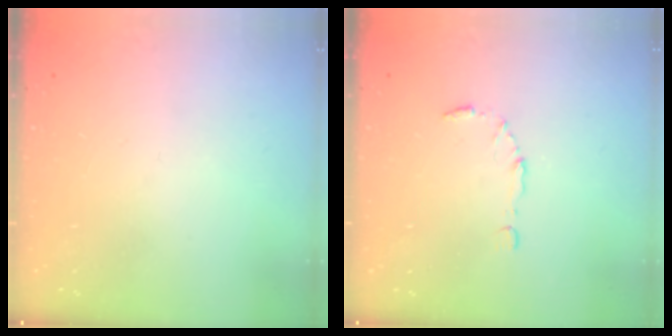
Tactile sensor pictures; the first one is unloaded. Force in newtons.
{"total": 5.8, "press": 5.8, "slide": 0.5}